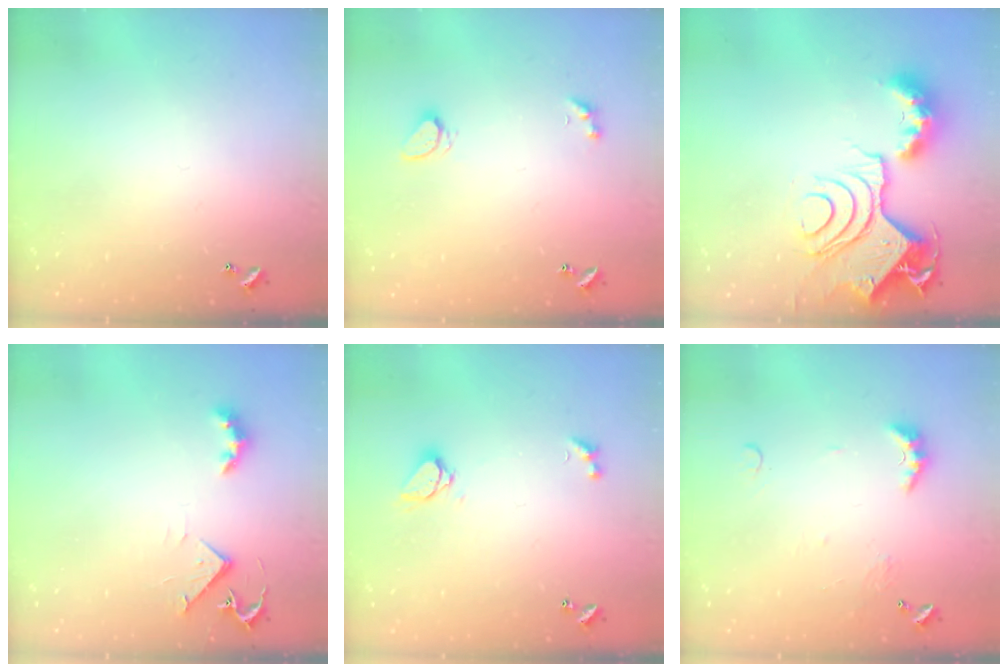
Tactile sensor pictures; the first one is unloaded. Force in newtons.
{"total": 2.1, "press": 2.0, "slide": 0.6}
{"total": 15.5, "press": 15.4, "slide": 1.8}
{"total": 4.1, "press": 4.0, "slide": 0.5}
{"total": 2.1, "press": 2.0, "slide": 0.5}
{"total": 4.3, "press": 4.2, "slide": 0.9}